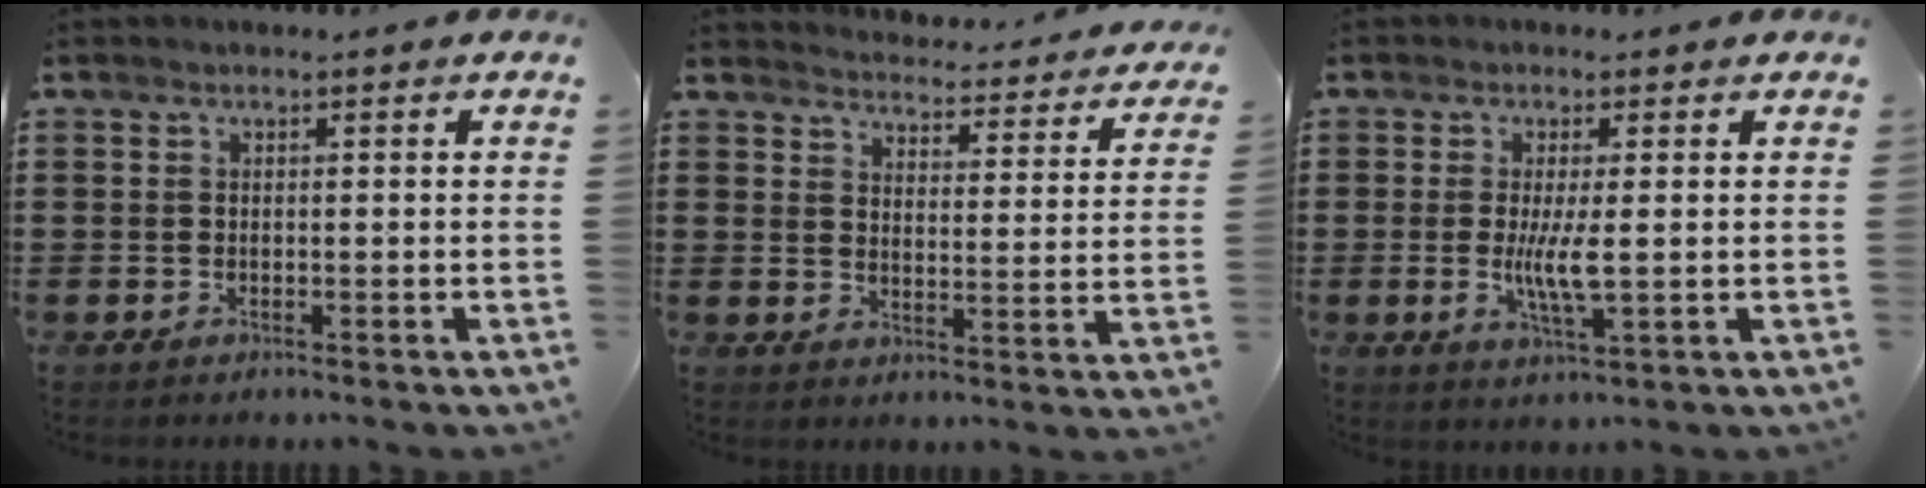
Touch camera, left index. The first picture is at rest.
{"total": 3.7, "force": [3.7, -0.3, 0.1], "torque": [-0.017, -0.038, 0.057]}
{"total": 5.3, "force": [0.0, 0.8, 5.3], "torque": [-0.109, -0.009, -0.006]}